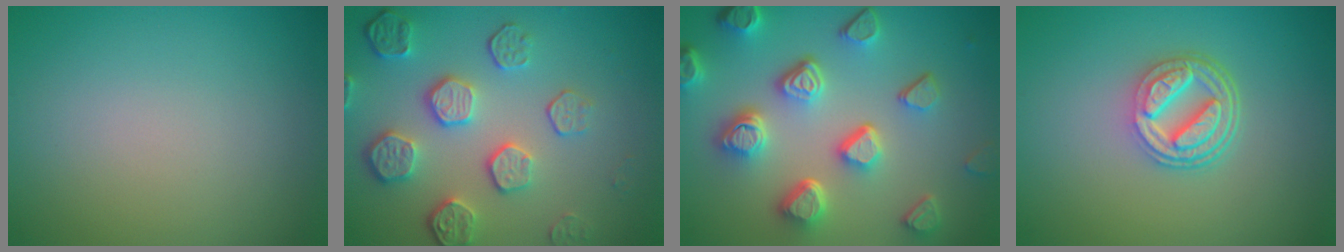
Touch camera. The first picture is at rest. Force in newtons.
{"total": 5.4, "press": 4.2, "slide": 3.3}
{"total": 6.8, "press": 5.3, "slide": 4.3}
{"total": 5.1, "press": 3.6, "slide": 3.5}